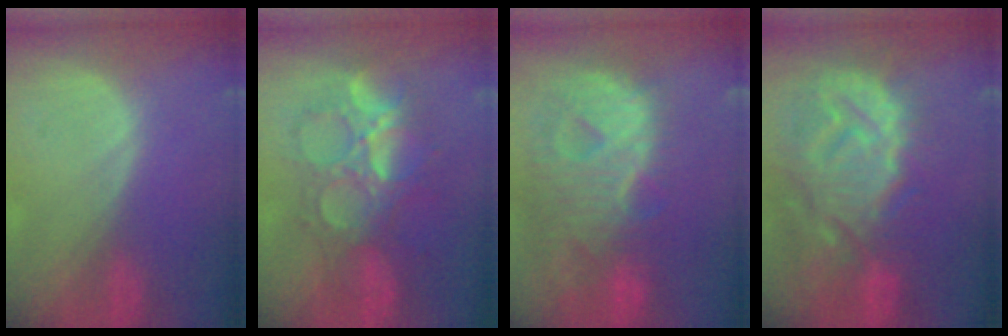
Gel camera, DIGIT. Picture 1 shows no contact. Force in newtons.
{"total": 9.0, "press": 8.8, "slide": 1.8}
{"total": 12.9, "press": 11.0, "slide": 6.8}
{"total": 14.4, "press": 12.4, "slide": 7.3}